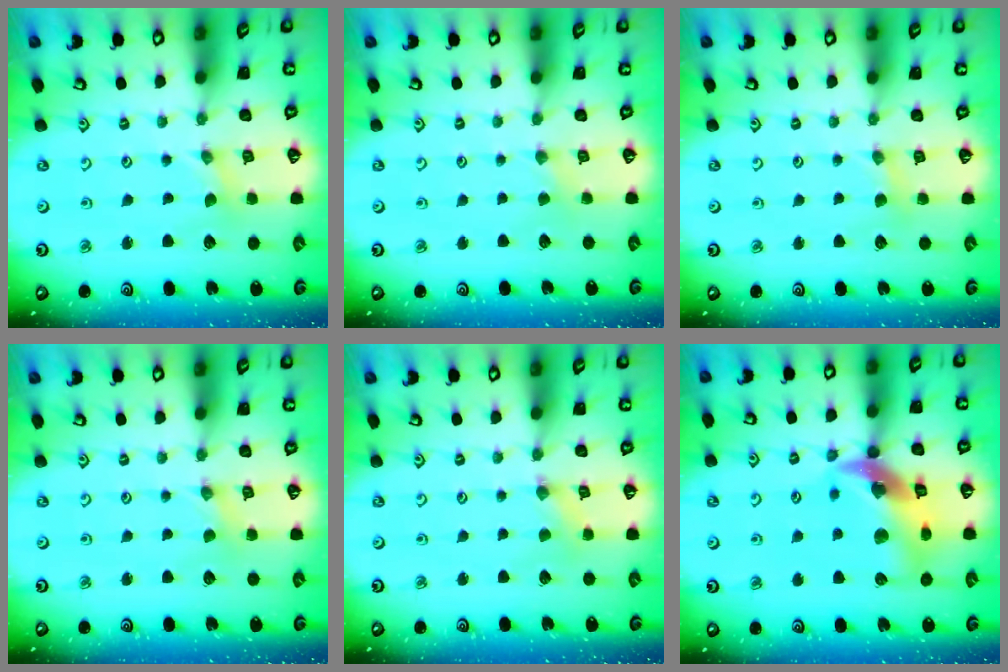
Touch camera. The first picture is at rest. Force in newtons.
{"total": 1.4, "press": 1.4, "slide": 0.3}
{"total": 2.7, "press": 2.7, "slide": 0.4}
{"total": 1.1, "press": 1.1, "slide": 0.2}
{"total": 1.3, "press": 1.3, "slide": 0.3}
{"total": 17.5, "press": 17.3, "slide": 2.4}